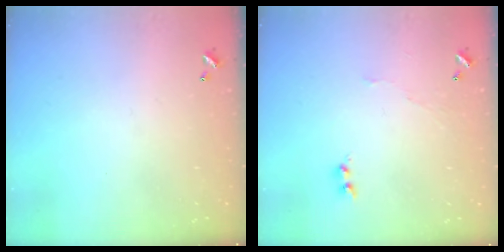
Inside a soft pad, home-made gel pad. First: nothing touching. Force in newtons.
{"total": 3.8, "press": 3.7, "slide": 0.6}